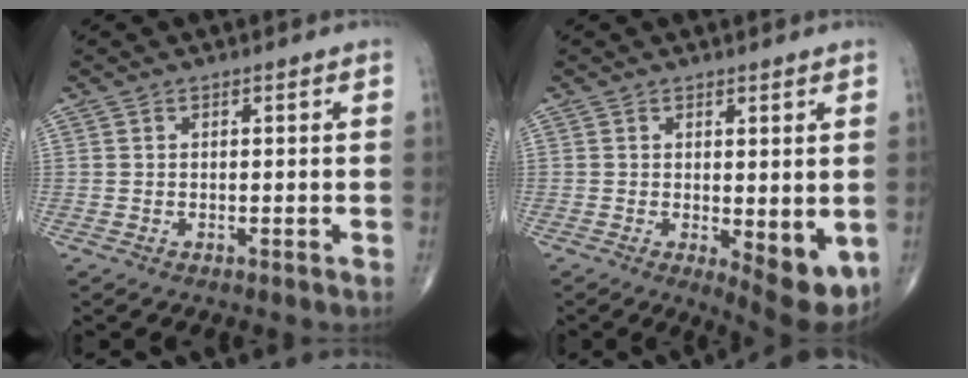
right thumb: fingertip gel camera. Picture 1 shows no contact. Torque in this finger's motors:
{"motor_torque": [-0.03, 0.47, 0.05, -0.05, 0.05]}